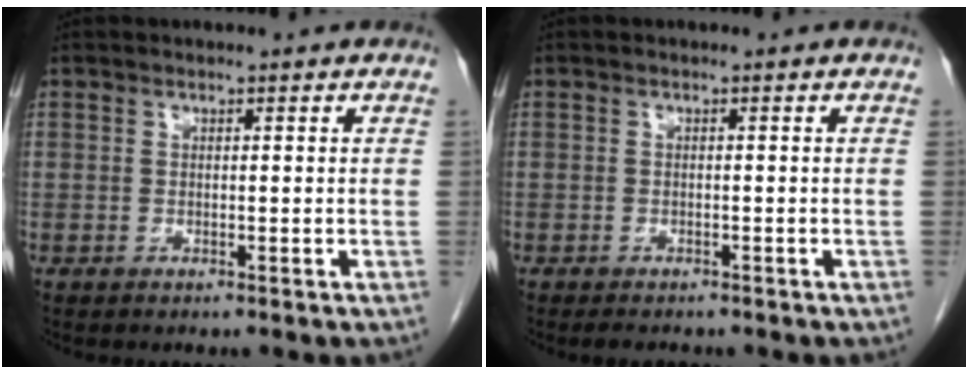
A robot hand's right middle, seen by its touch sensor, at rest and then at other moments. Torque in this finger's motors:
{"motor_torque": [0.03, -0.02, 0.00, 0.00]}